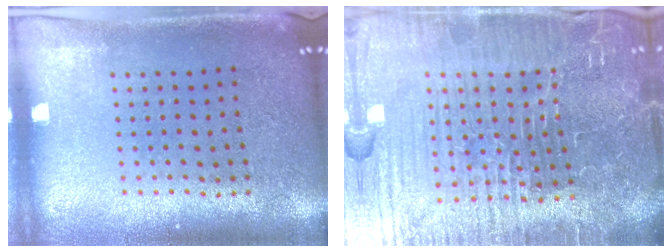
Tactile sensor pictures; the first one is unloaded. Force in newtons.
{"total": 7.5, "press": 6.7, "slide": 3.4}